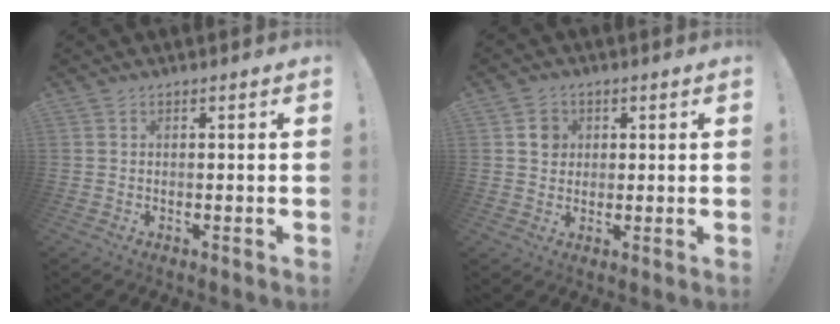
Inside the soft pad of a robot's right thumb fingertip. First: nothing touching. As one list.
[{"total": 4.8, "force": [1.3, 4.5, 1.2], "torque": [-0.001, -0.002, 0.021]}]